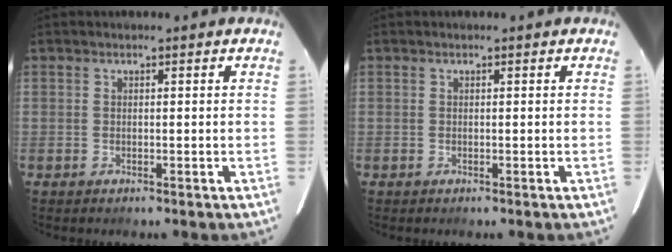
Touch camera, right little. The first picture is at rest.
{"total": 0.0}